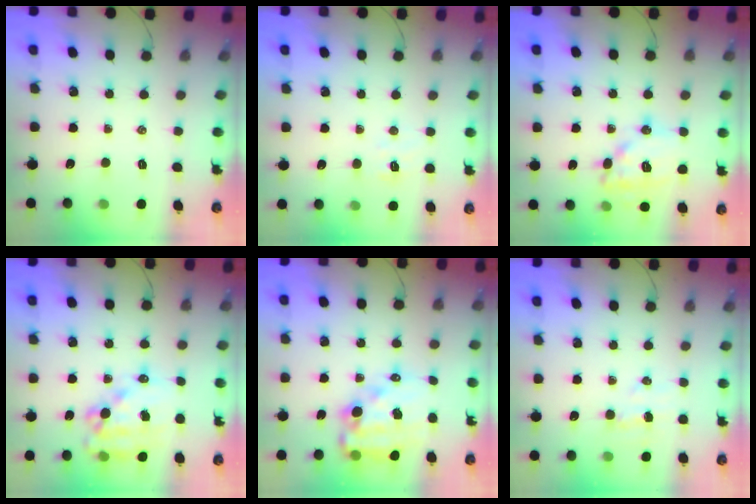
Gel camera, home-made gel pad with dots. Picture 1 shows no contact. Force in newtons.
{"total": 5.9, "press": 5.7, "slide": 1.5}
{"total": 14.3, "press": 14.3, "slide": 0.9}
{"total": 15.1, "press": 14.7, "slide": 3.6}
{"total": 13.7, "press": 13.3, "slide": 3.2}
{"total": 4.3, "press": 4.2, "slide": 1.1}